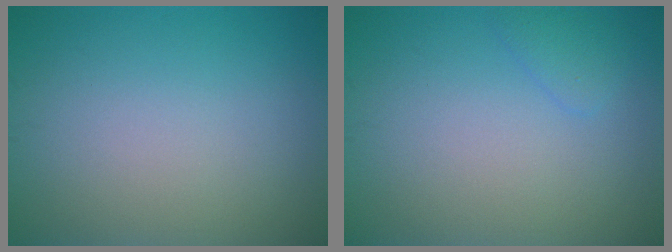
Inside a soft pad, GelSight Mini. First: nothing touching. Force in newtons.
{"total": 1.2, "press": 1.2, "slide": 0.1}